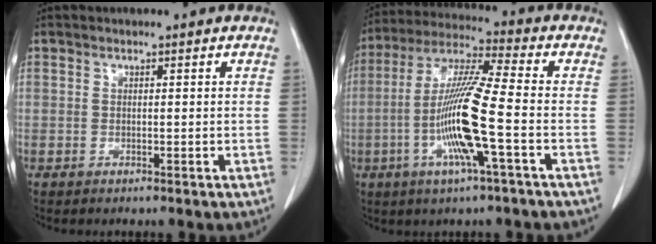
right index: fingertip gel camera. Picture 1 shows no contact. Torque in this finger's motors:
{"motor_torque": [2.14, 0.00, 0.46, 0.19]}